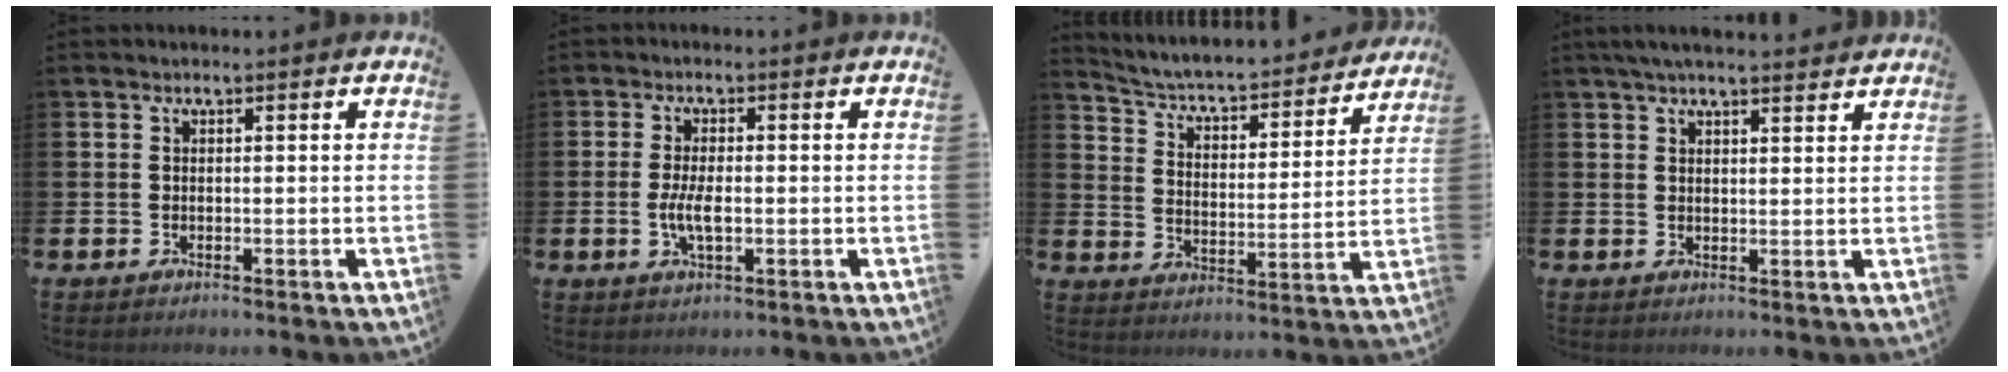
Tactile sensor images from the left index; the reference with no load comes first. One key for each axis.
{"total": 3.8, "fx": -0.5, "fy": 1.4, "fz": 3.5, "tx": -0.061, "ty": -0.002, "tz": -0.014}
{"total": 5.3, "fx": 4.9, "fy": 0.9, "fz": 1.7, "tx": -0.065, "ty": -0.043, "tz": 0.076}
{"total": 3.6, "fx": 3.3, "fy": 0.4, "fz": 1.5, "tx": -0.036, "ty": -0.004, "tz": 0.060}